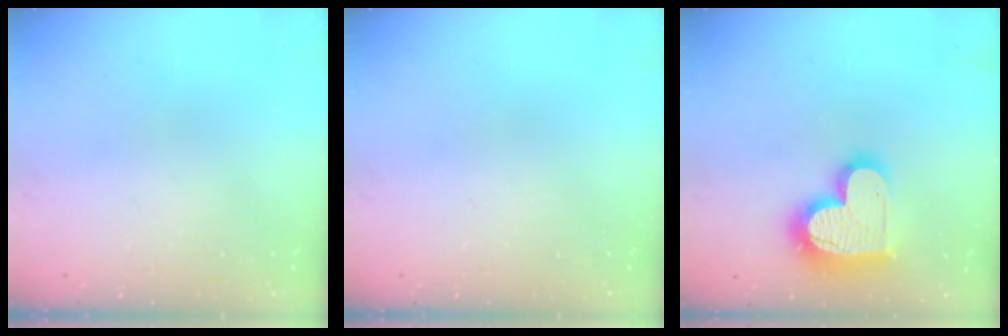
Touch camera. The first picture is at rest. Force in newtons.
{"total": 0.0}
{"total": 18.8, "press": 18.7, "slide": 1.6}